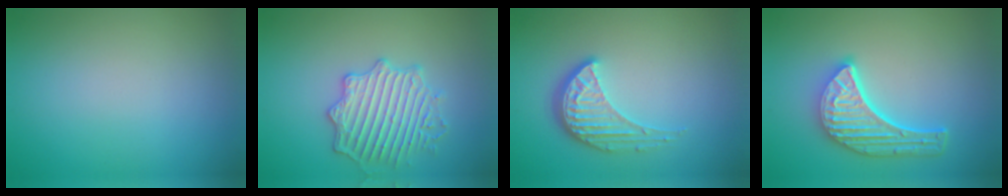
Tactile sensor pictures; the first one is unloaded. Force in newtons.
{"total": 4.1, "press": 4.0, "slide": 0.5}
{"total": 4.0, "press": 3.0, "slide": 2.7}
{"total": 5.7, "press": 4.4, "slide": 3.6}